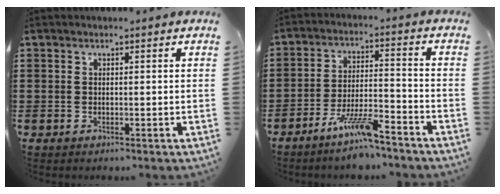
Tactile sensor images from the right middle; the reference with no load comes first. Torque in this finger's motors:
{"motor_torque": [0.95, -1.19, 0.41, 0.08]}